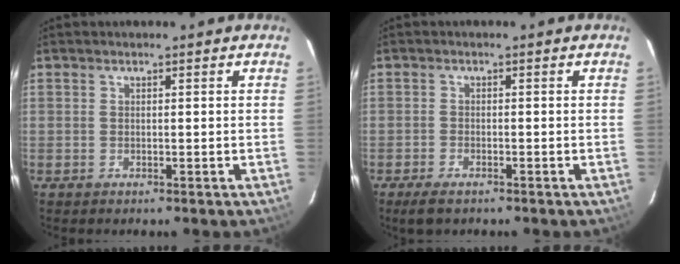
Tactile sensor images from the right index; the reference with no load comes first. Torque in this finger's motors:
{"motor_torque": [0.32, -0.12, 0.06, 0.01]}